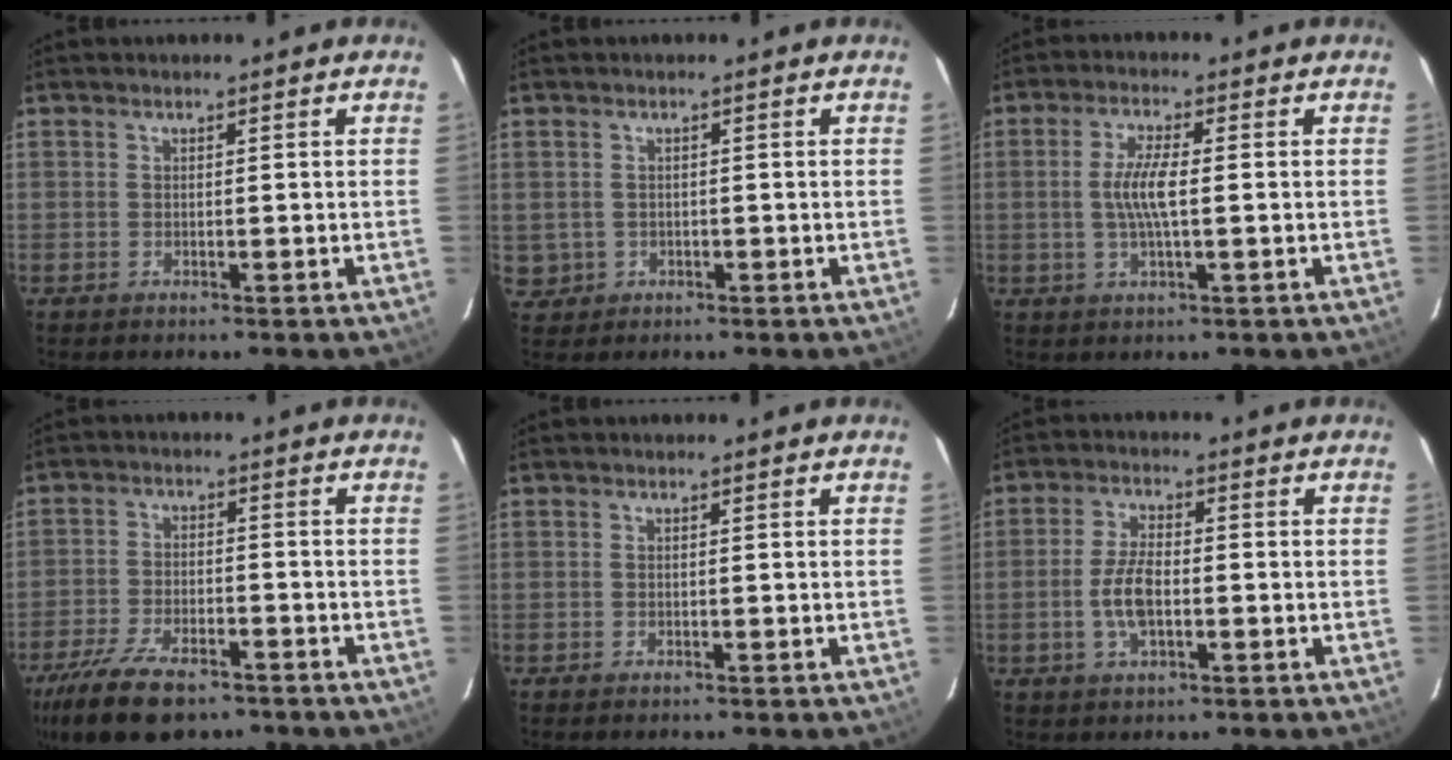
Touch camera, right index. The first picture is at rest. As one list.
[{"total": 3.0, "force": [-0.2, 3.0, 0.5], "torque": [-0.010, 0.003, 0.007]}, {"total": 5.8, "force": [-0.1, 1.2, 5.7], "torque": [-0.110, 0.000, -0.001]}, {"total": 14.8, "force": [-10.6, 6.1, 8.4], "torque": [-0.191, -0.030, -0.183]}, {"total": 0.0}, {"total": 6.4, "force": [-1.5, 2.8, 5.6], "torque": [-0.116, 0.003, -0.027]}]